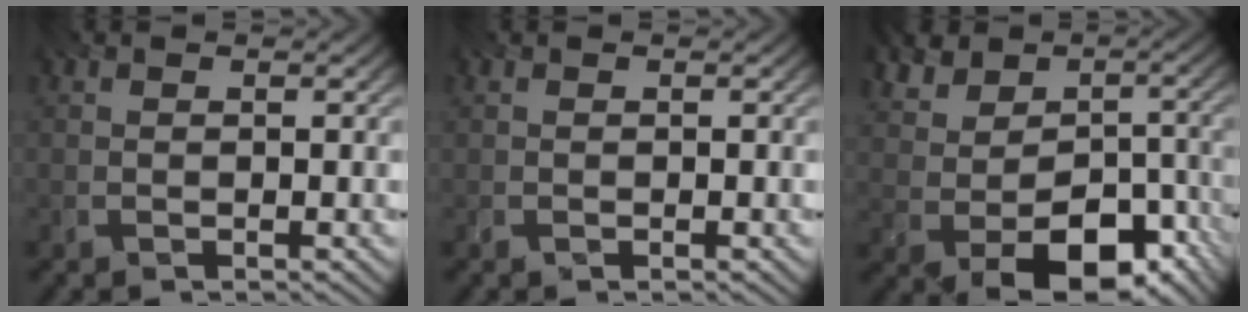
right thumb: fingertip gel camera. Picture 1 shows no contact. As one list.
[{"total": 0.0}, {"total": 11.3, "force": [-2.3, 8.1, 7.5], "torque": [-0.124, -0.017, -0.018]}]